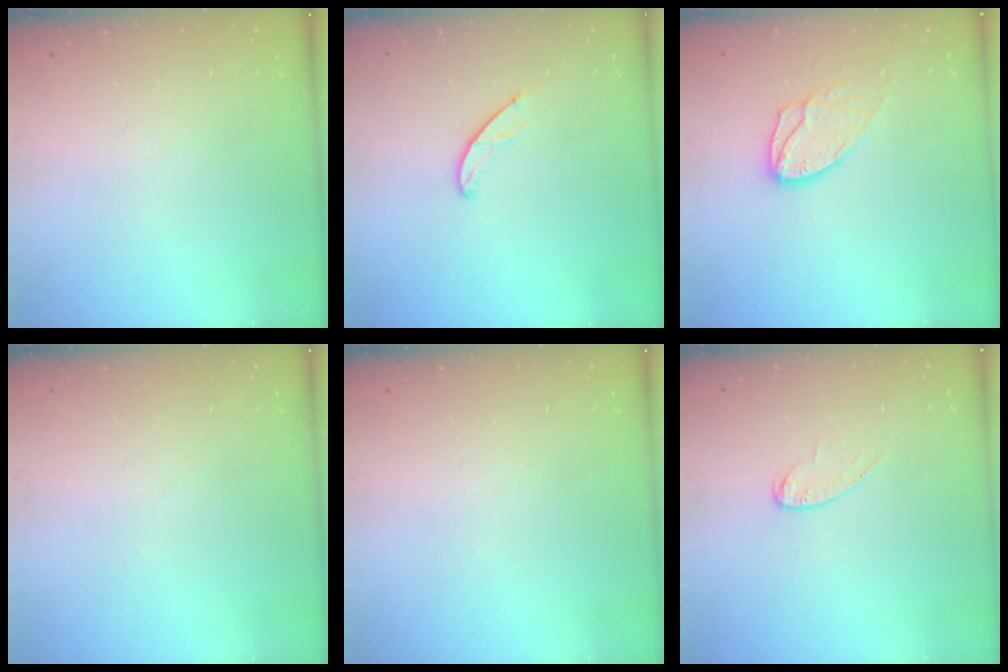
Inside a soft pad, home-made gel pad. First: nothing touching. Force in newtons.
{"total": 5.0, "press": 5.0, "slide": 0.4}
{"total": 10.6, "press": 10.6, "slide": 0.9}
{"total": 0.0}
{"total": 0.0}
{"total": 6.8, "press": 6.7, "slide": 0.6}